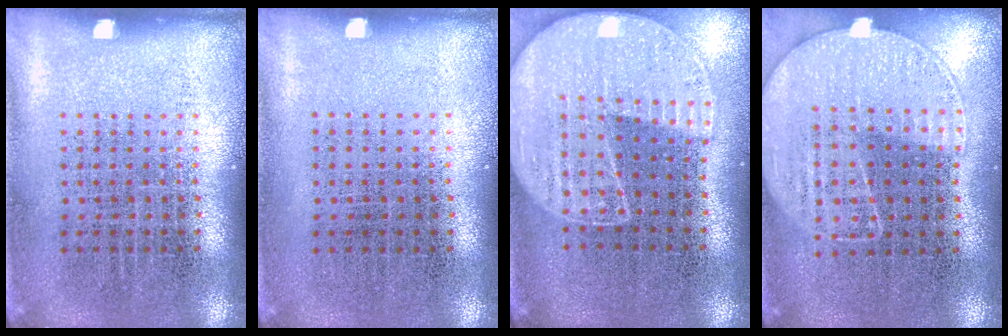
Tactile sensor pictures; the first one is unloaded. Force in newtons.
{"total": 0.0}
{"total": 1.5, "press": 1.5, "slide": 0.3}
{"total": 1.2, "press": 1.0, "slide": 0.6}